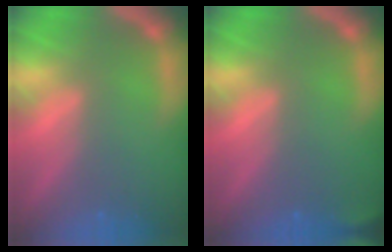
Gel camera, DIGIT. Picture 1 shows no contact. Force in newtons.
{"total": 1.4}